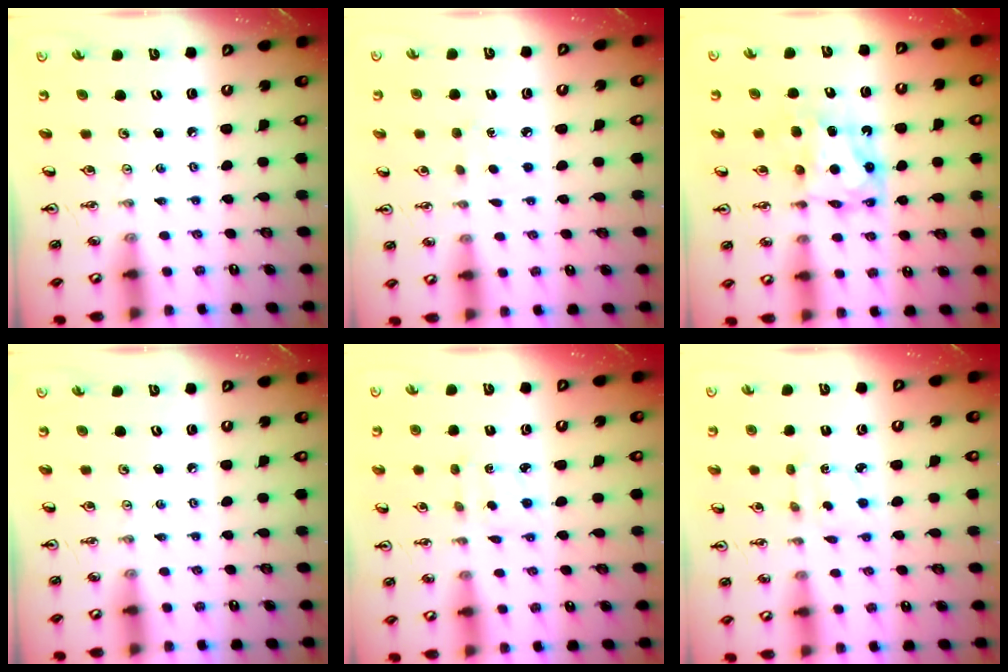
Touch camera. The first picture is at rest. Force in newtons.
{"total": 3.9, "press": 3.8, "slide": 0.5}
{"total": 7.0, "press": 7.0, "slide": 0.2}
{"total": 0.0}
{"total": 1.7, "press": 1.5, "slide": 0.8}
{"total": 2.2, "press": 2.1, "slide": 0.6}